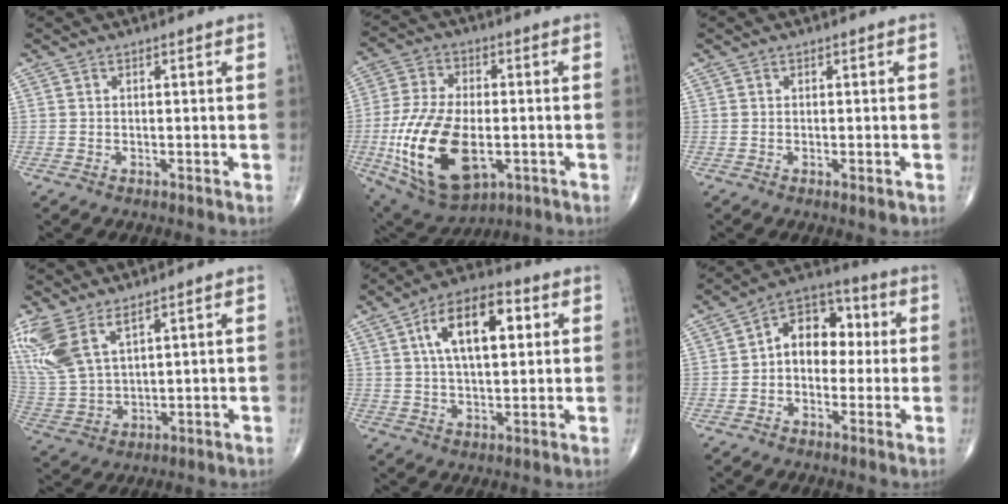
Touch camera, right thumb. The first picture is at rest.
{"total": 20.5, "force": [-4.6, 11.0, 16.7], "torque": [-0.325, -0.002, -0.064]}
{"total": 1.5, "force": [-0.6, 0.3, 1.3], "torque": [-0.018, -0.003, -0.006]}
{"total": 12.2, "force": [7.1, 5.5, 8.2], "torque": [-0.191, -0.019, 0.160]}
{"total": 14.0, "force": [4.1, 6.7, 11.6], "torque": [-0.172, 0.006, 0.062]}
{"total": 10.8, "force": [0.5, 7.7, 7.6], "torque": [-0.072, 0.035, -0.008]}